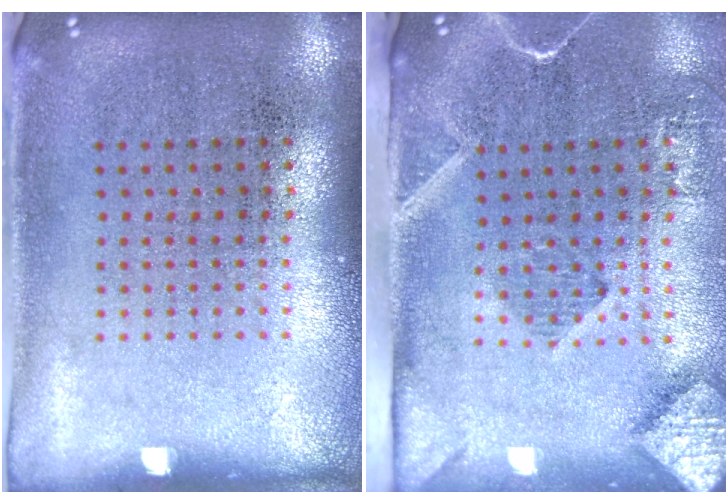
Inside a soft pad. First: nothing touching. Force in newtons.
{"total": 2.9, "press": 2.1, "slide": 2.0}